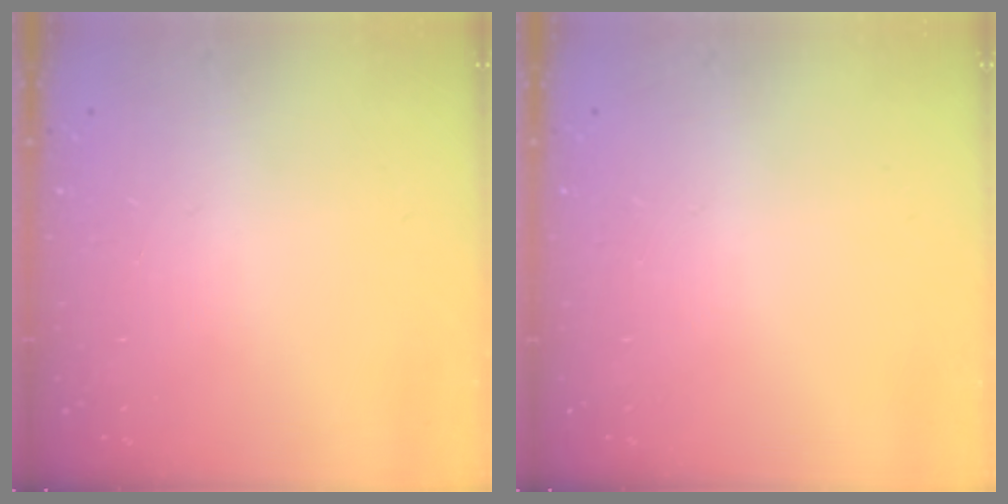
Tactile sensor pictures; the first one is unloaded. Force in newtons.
{"total": 0.0}